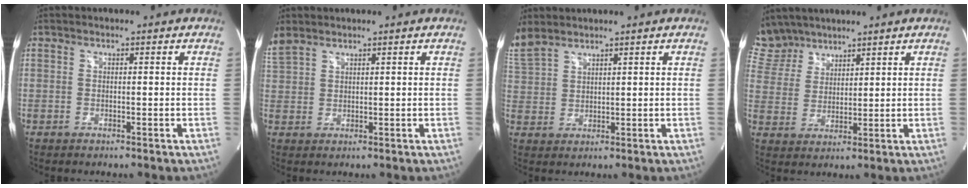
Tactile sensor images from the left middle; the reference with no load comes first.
{"total": 3.8, "force": [3.3, 1.2, 1.4], "torque": [-0.054, 0.021, 0.082]}
{"total": 6.2, "force": [5.6, 1.7, 2.1], "torque": [-0.069, 0.015, 0.130]}
{"total": 7.5, "force": [6.7, 3.2, 0.2], "torque": [-0.009, 0.011, 0.145]}